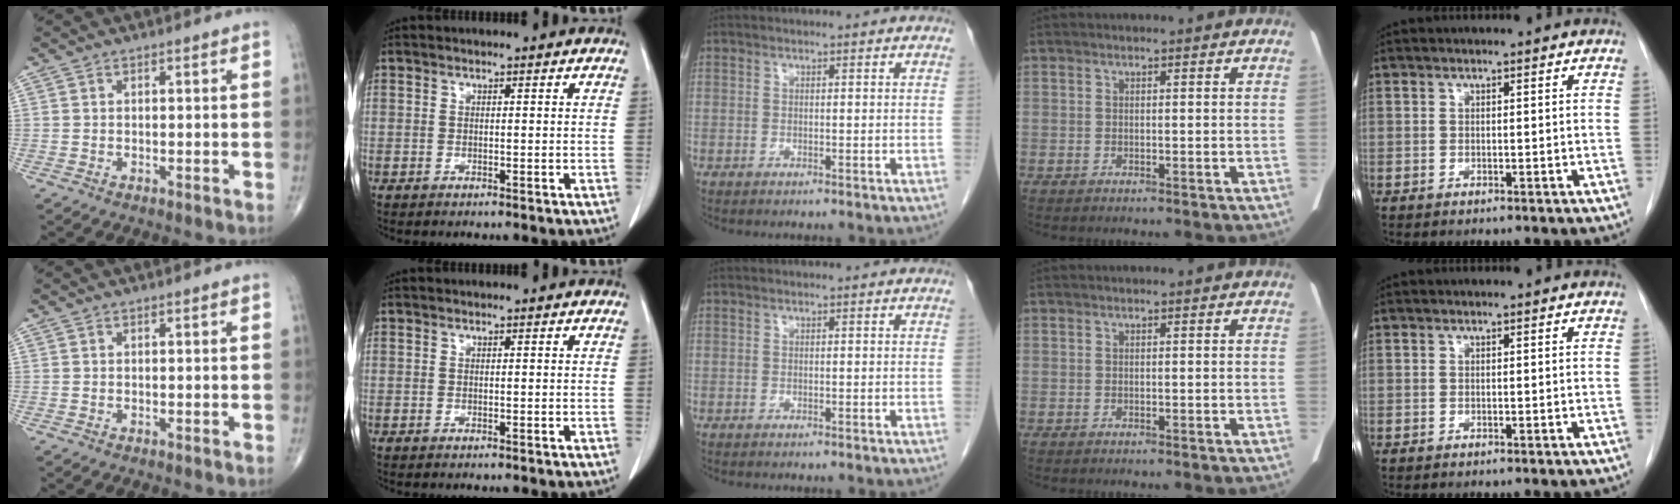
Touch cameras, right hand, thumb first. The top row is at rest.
{}